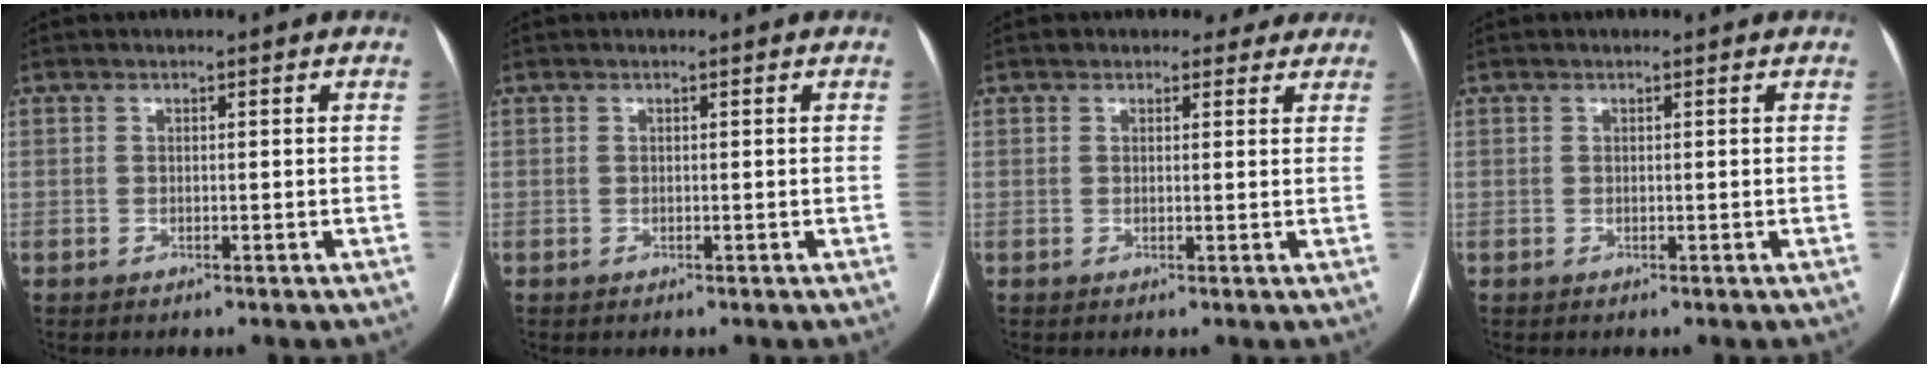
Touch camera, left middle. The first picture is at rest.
{"total": 0.0}
{"total": 3.8, "force": [3.2, 2.1, 0.5], "torque": [0.008, 0.007, 0.028]}
{"total": 0.0}